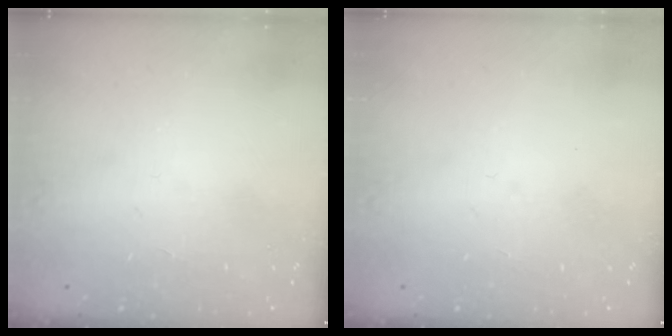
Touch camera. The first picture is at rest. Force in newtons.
{"total": 1.5, "press": 1.4, "slide": 0.2}